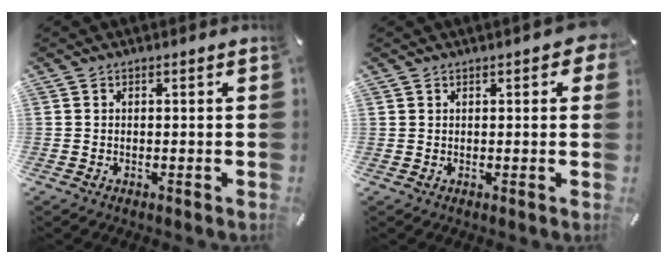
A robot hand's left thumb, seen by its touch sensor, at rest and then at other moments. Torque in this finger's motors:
{"motor_torque": [2.77, 2.20, 0.63, -2.14, 0.04]}